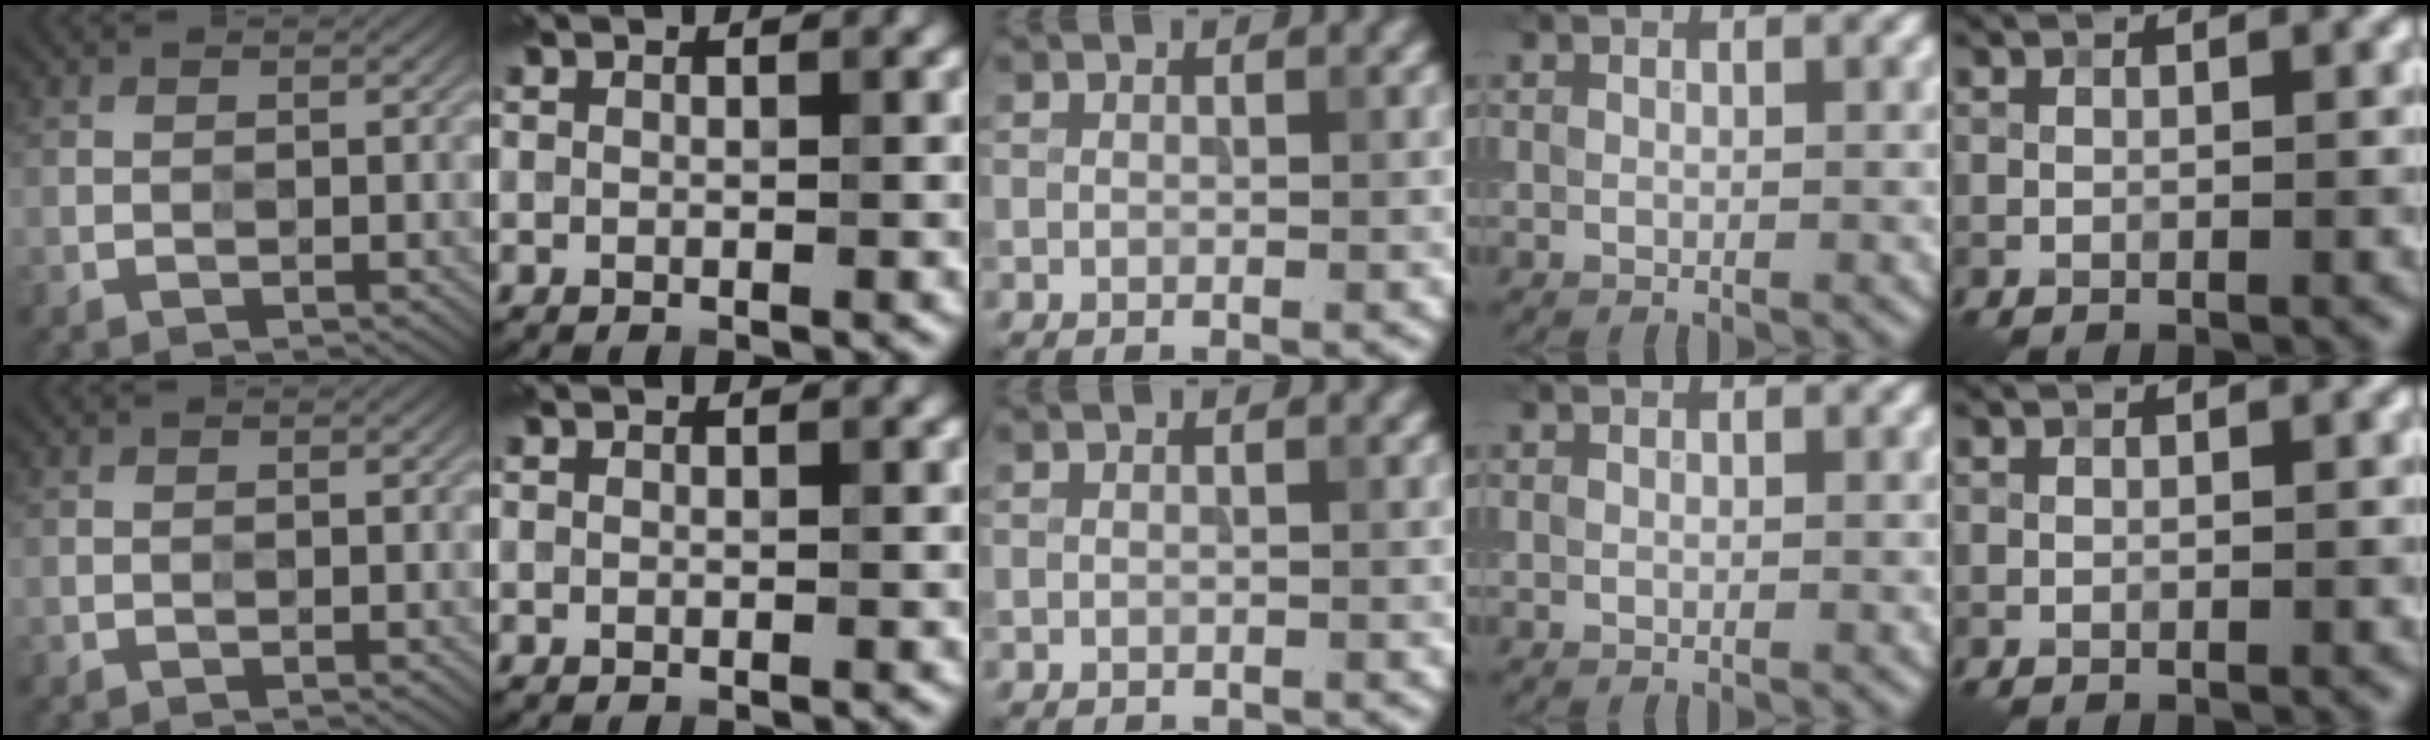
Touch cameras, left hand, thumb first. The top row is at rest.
{}